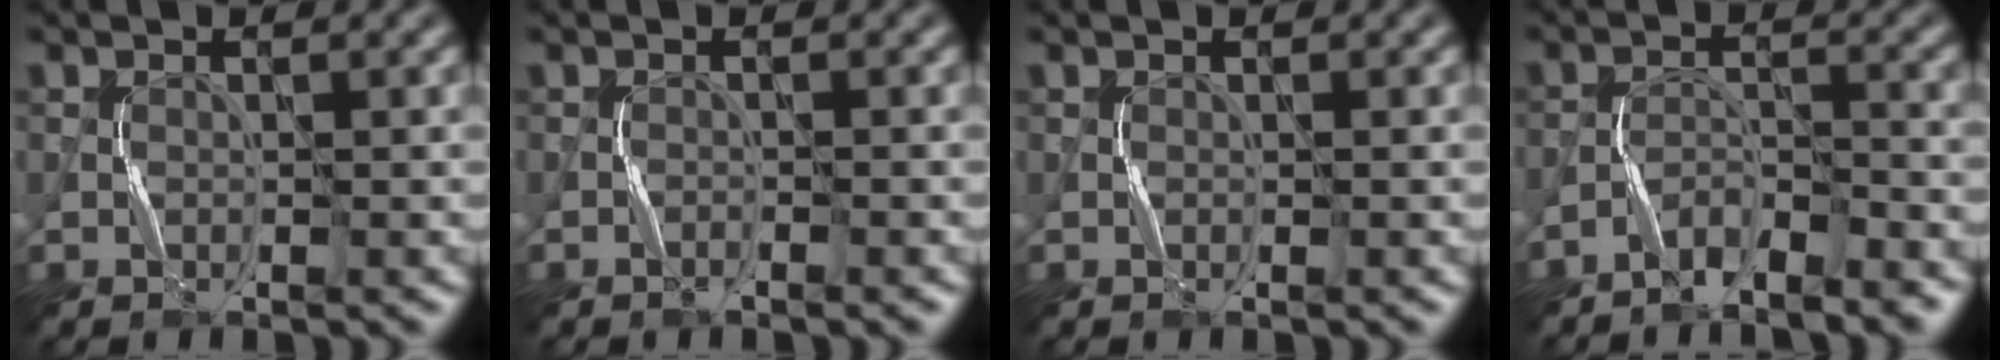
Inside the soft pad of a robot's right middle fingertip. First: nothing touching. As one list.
[{"total": 0.5, "force": [-0.5, -0.1, 0.2], "torque": [-0.005, 0.001, -0.008]}, {"total": 0.0}, {"total": 3.6, "force": [-3.2, 0.6, 1.5], "torque": [-0.030, 0.004, -0.061]}]